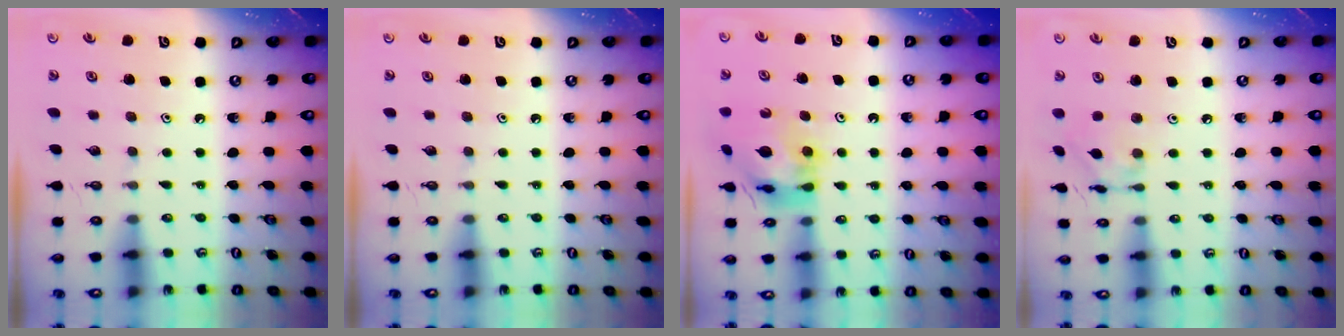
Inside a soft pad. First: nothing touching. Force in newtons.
{"total": 0.0}
{"total": 12.1, "press": 12.0, "slide": 1.2}
{"total": 6.1, "press": 6.1, "slide": 0.3}